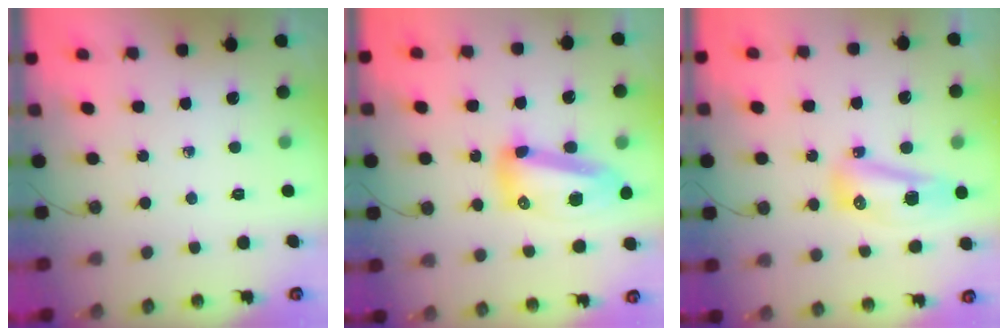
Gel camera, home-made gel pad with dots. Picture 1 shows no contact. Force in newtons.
{"total": 14.7, "press": 14.6, "slide": 1.5}
{"total": 14.8, "press": 11.7, "slide": 8.9}